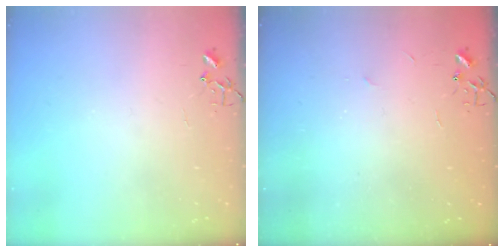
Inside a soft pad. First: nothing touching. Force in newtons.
{"total": 2.2, "press": 2.2, "slide": 0.3}